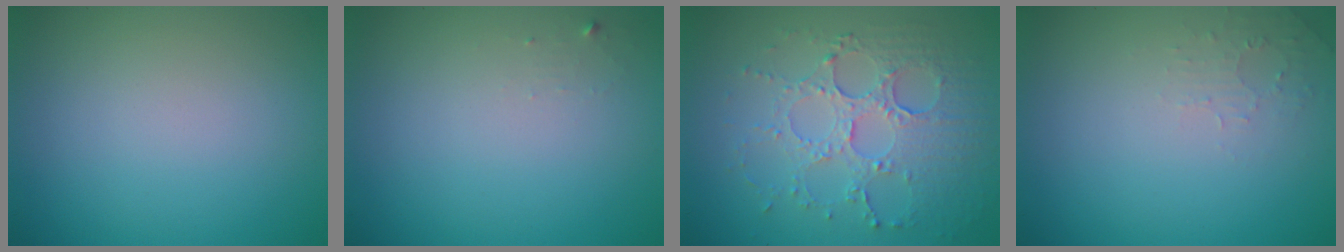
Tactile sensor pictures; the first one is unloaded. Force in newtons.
{"total": 0.6, "press": 0.6, "slide": 0.1}
{"total": 5.4, "press": 3.8, "slide": 3.9}
{"total": 1.3, "press": 1.2, "slide": 0.3}